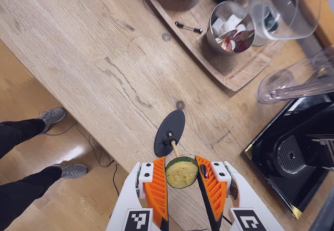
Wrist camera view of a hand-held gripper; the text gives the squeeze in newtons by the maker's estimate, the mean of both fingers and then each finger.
{"total": 9.5, "left": 9.7, "right": 9.3}